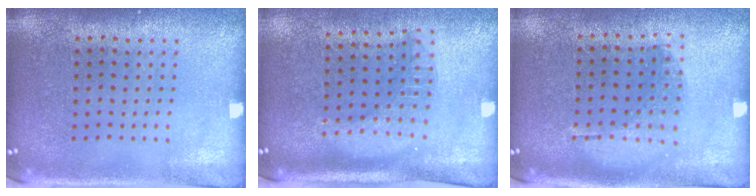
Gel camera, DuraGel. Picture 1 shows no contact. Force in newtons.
{"total": 1.8, "press": 1.5, "slide": 1.0}
{"total": 1.0, "press": 0.9, "slide": 0.4}